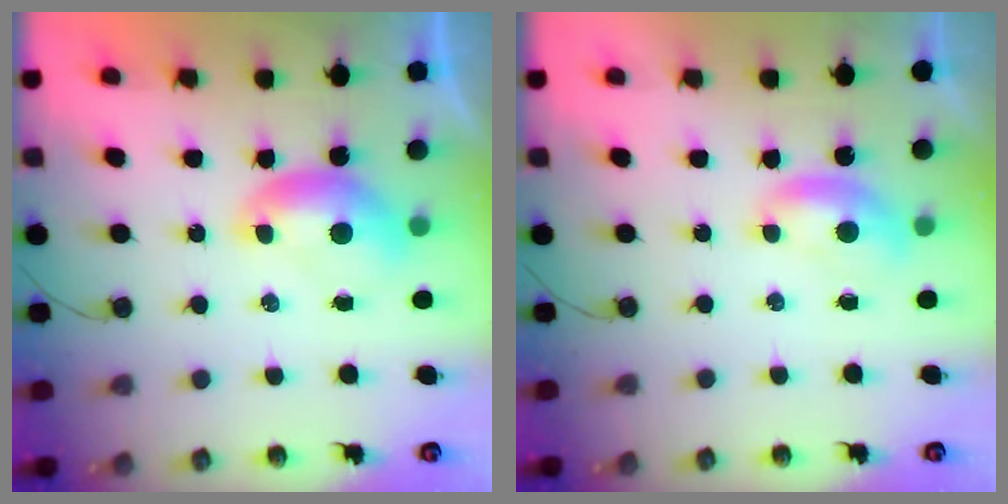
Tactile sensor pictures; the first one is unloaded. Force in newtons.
{"total": 0.0}